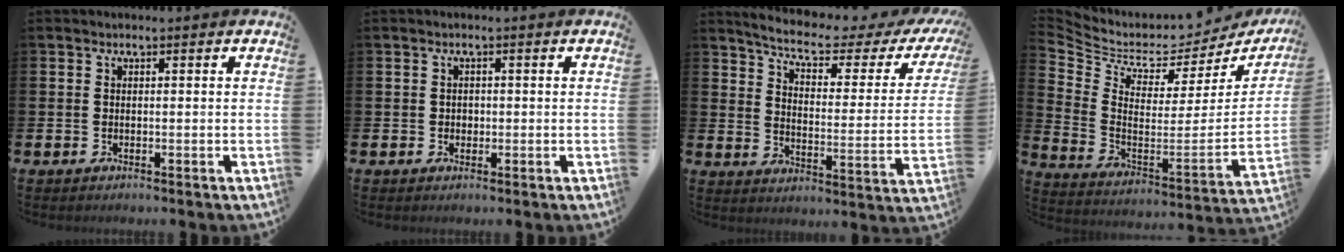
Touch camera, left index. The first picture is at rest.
{"total": 1.1, "force": [0.3, 1.0, 0.4], "torque": [0.002, 0.004, 0.001]}
{"total": 6.0, "force": [4.9, 1.3, 3.1], "torque": [-0.080, -0.037, 0.074]}
{"total": 4.2, "force": [3.4, 2.3, 1.2], "torque": [-0.054, -0.044, 0.053]}